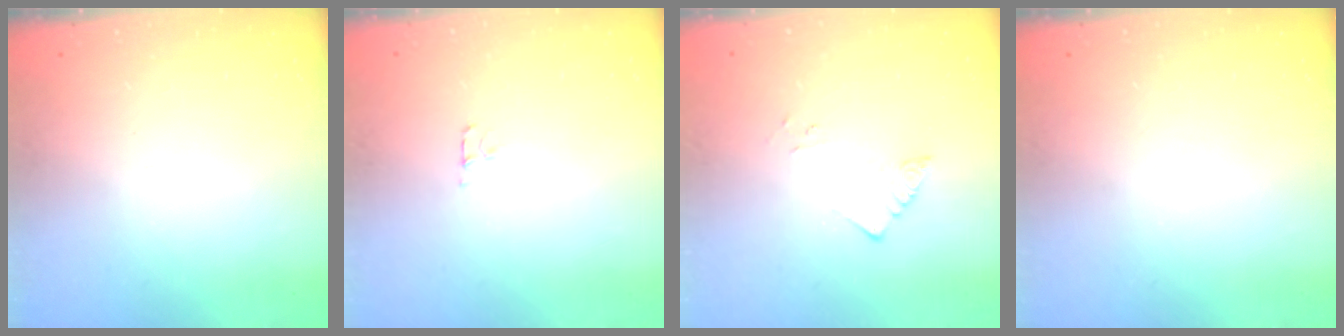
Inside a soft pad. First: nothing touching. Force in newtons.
{"total": 2.7, "press": 2.7, "slide": 0.3}
{"total": 2.9, "press": 2.9, "slide": 0.4}
{"total": 0.0}